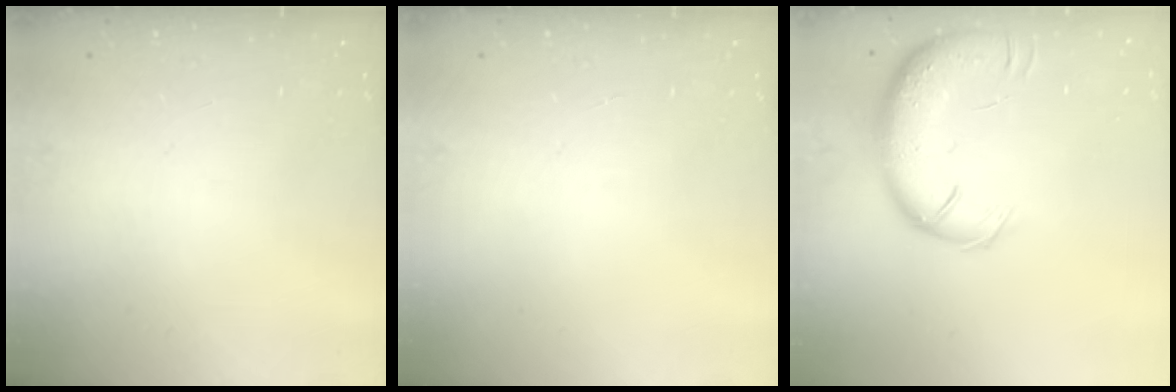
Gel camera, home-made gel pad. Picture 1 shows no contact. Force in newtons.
{"total": 0.0}
{"total": 13.8, "press": 13.3, "slide": 3.7}